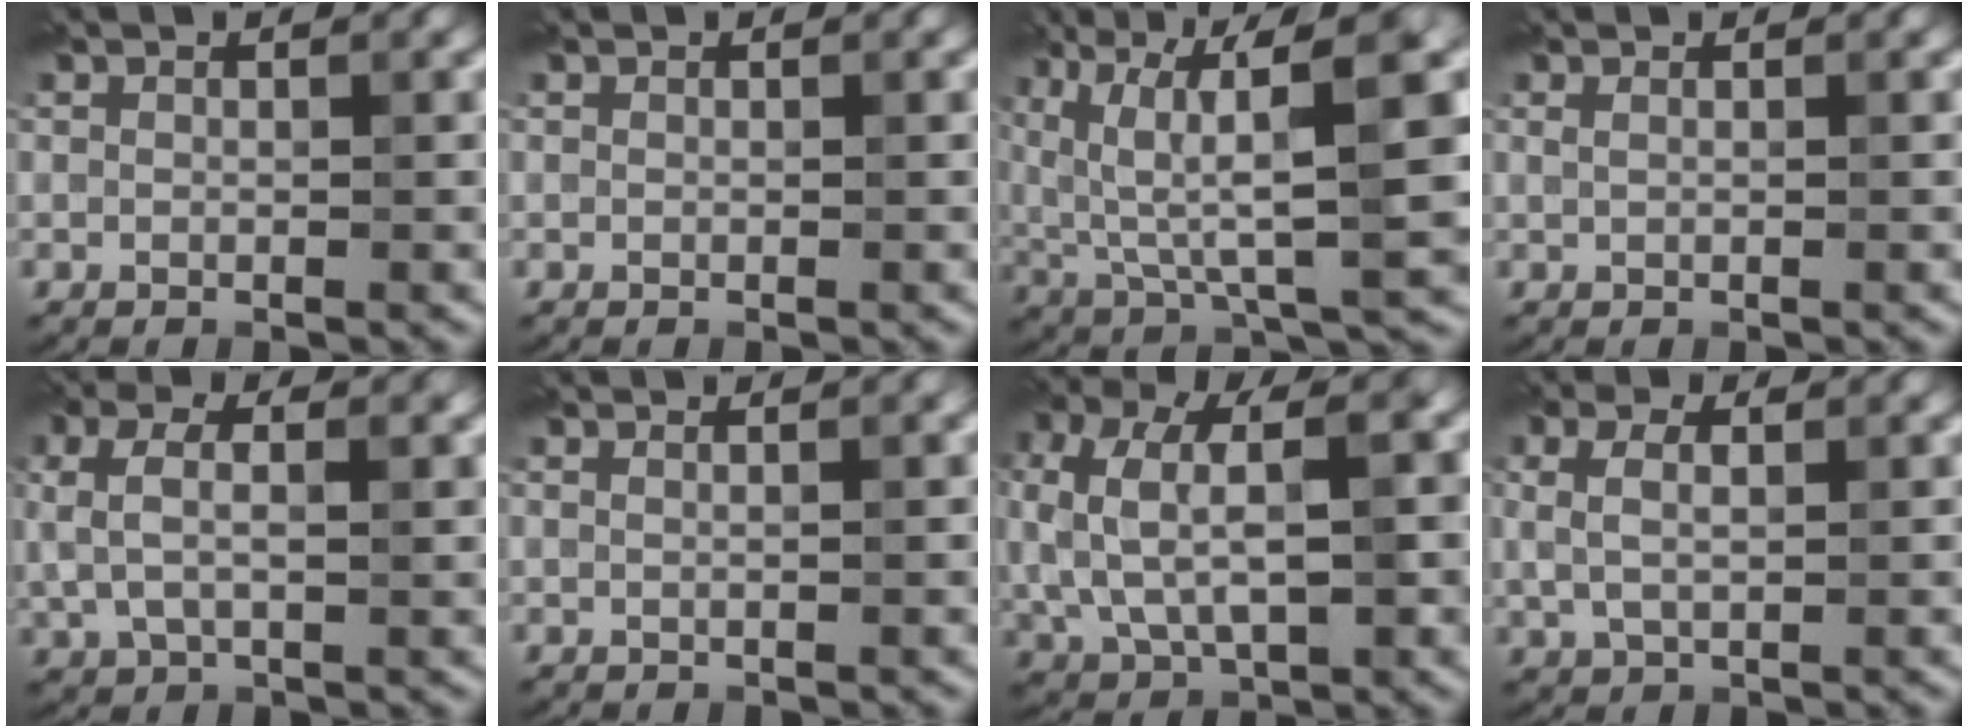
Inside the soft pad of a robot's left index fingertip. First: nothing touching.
{"total": 0.0}
{"total": 11.3, "force": [3.4, 2.8, 10.4], "torque": [-0.187, 0.010, 0.067]}
{"total": 0.8, "force": [0.4, 0.3, 0.5], "torque": [-0.008, -0.001, 0.004]}
{"total": 4.1, "force": [0.9, 2.0, 3.5], "torque": [-0.075, 0.006, 0.013]}
{"total": 2.0, "force": [0.9, 1.0, 1.5], "torque": [-0.003, 0.000, -0.011]}
{"total": 8.6, "force": [0.7, 4.5, 7.3], "torque": [-0.145, 0.006, 0.011]}
{"total": 3.0, "force": [0.8, 1.6, 2.4], "torque": [-0.058, 0.005, 0.018]}